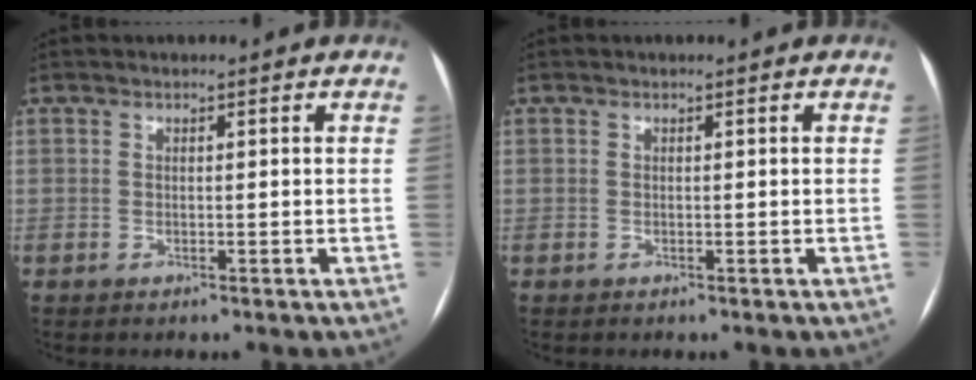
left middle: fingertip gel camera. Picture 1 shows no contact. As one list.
[{"total": 0.0}]